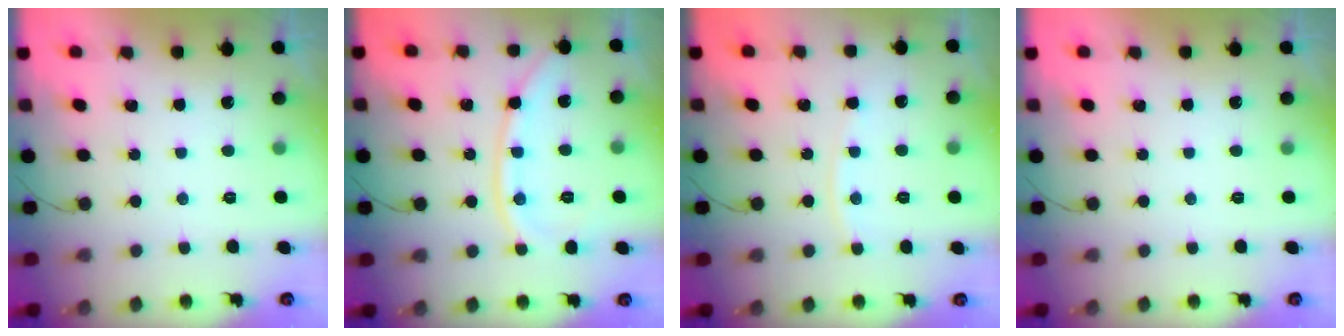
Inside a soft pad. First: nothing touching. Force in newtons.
{"total": 10.2, "press": 10.2, "slide": 0.9}
{"total": 4.8, "press": 4.8, "slide": 0.6}
{"total": 0.0}